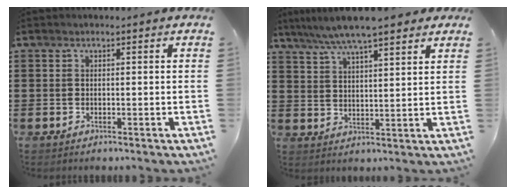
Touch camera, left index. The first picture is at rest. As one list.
[{"total": 6.9, "force": [5.8, 0.8, 3.8], "torque": [-0.090, -0.011, 0.101]}]